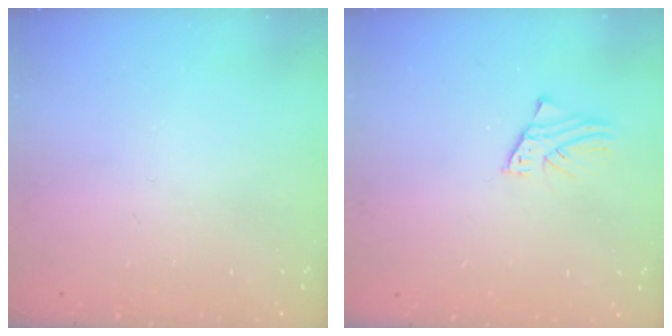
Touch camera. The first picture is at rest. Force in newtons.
{"total": 1.6, "press": 1.6, "slide": 0.2}